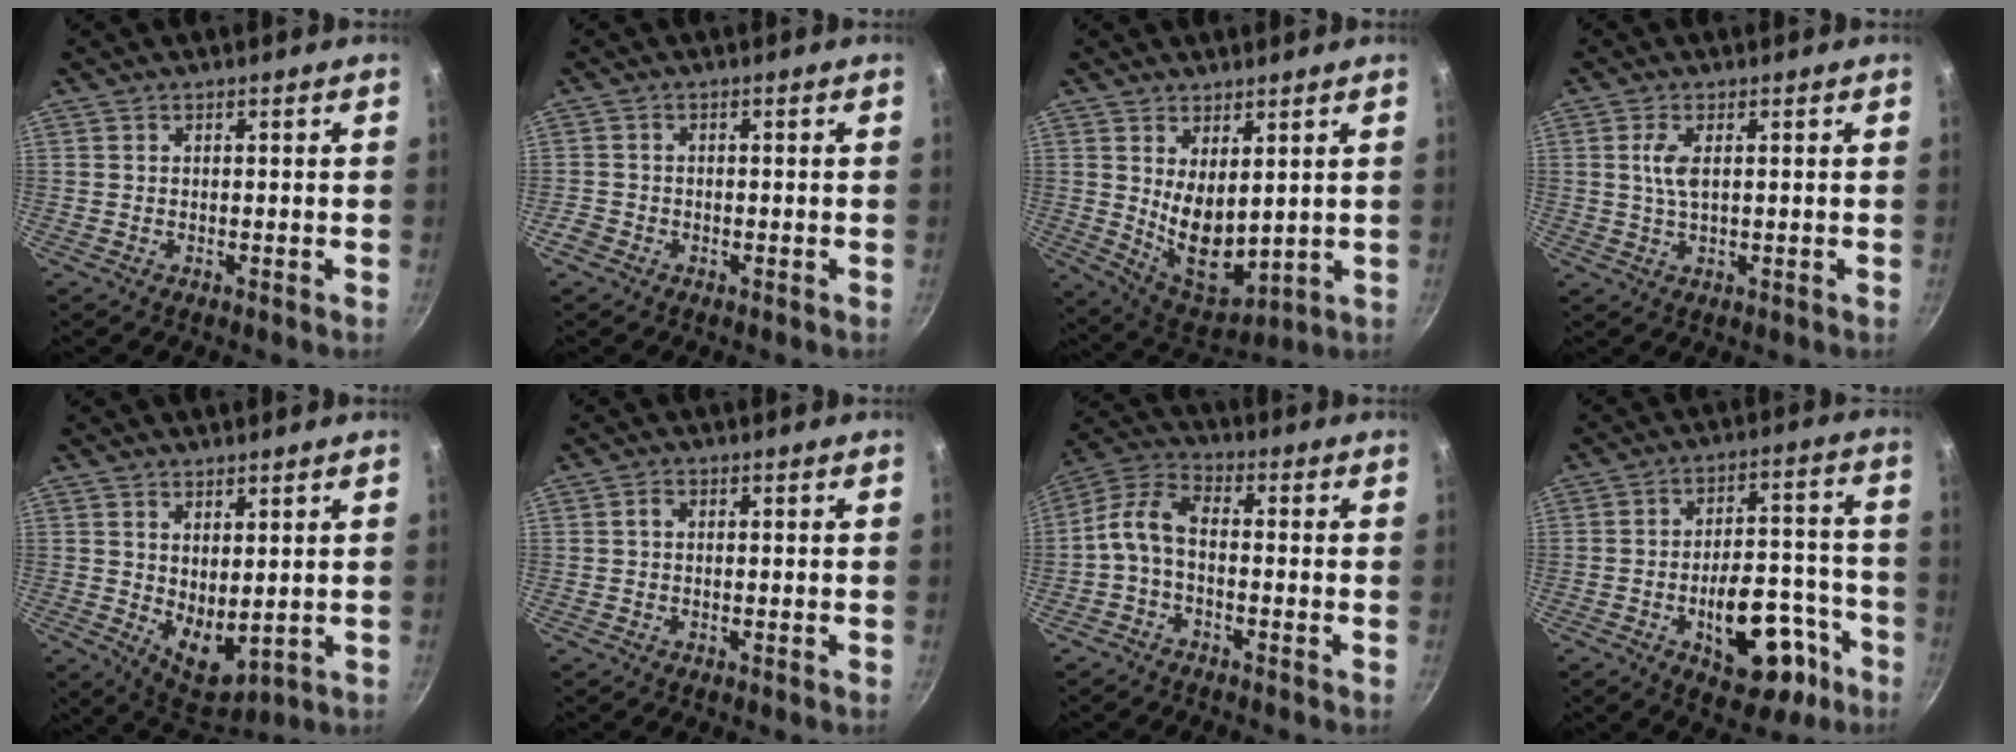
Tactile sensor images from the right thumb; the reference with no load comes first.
{"total": 1.9, "force": [-1.2, 1.4, 0.6], "torque": [-0.014, 0.007, -0.024]}
{"total": 10.8, "force": [2.2, 5.7, 8.9], "torque": [-0.122, -0.043, 0.063]}
{"total": 3.7, "force": [0.7, 1.5, 3.4], "torque": [-0.074, 0.001, 0.015]}
{"total": 8.2, "force": [2.1, 4.4, 6.6], "torque": [-0.083, -0.038, 0.051]}
{"total": 1.2, "force": [0.0, 0.9, 0.7], "torque": [-0.013, 0.007, -0.001]}
{"total": 7.3, "force": [-2.0, 3.9, 5.7], "torque": [-0.129, 0.039, -0.054]}
{"total": 17.5, "force": [-7.8, 9.4, 12.6], "torque": [-0.124, 0.064, -0.097]}